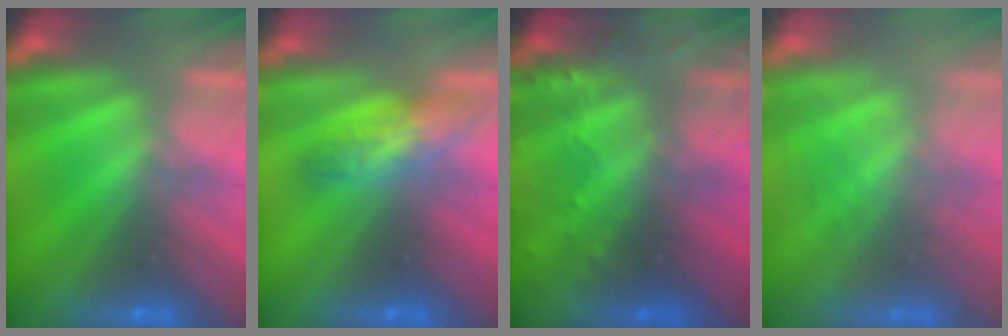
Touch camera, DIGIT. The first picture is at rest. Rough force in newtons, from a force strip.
{"total": 2.6}
{"total": 8.6}
{"total": 3.0}